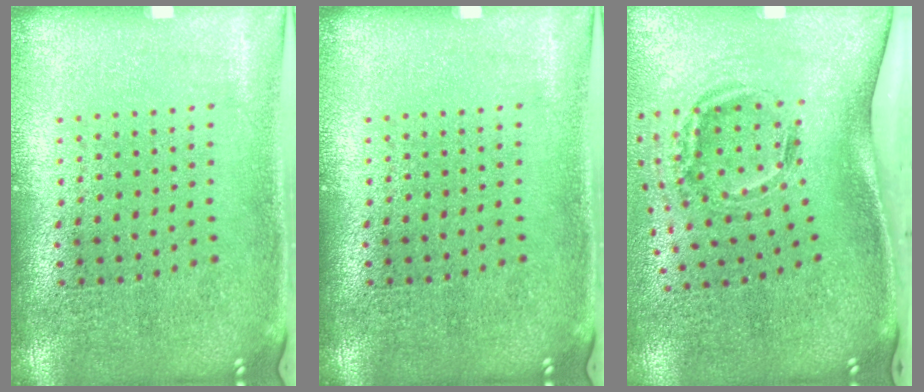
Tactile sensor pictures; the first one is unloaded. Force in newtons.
{"total": 0.0}
{"total": 2.0, "press": 1.2, "slide": 1.5}